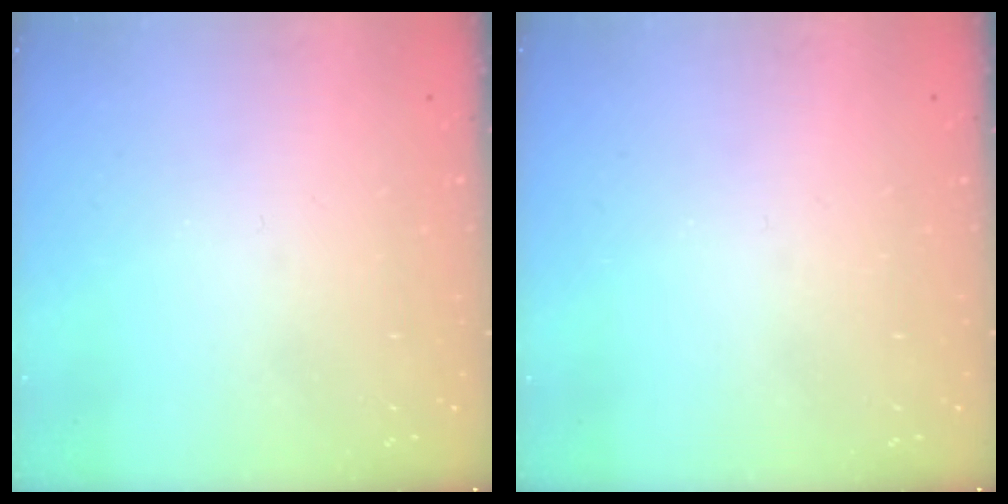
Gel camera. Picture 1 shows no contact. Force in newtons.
{"total": 0.0}